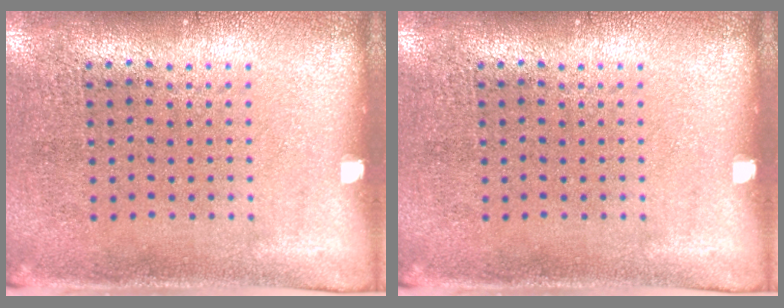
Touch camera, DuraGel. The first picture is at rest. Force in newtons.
{"total": 0.0}